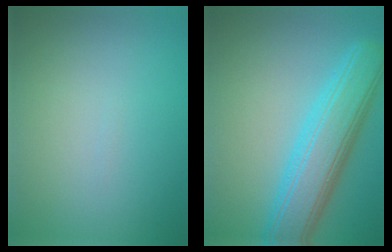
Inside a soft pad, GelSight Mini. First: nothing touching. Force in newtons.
{"total": 7.4, "press": 7.4, "slide": 0.4}